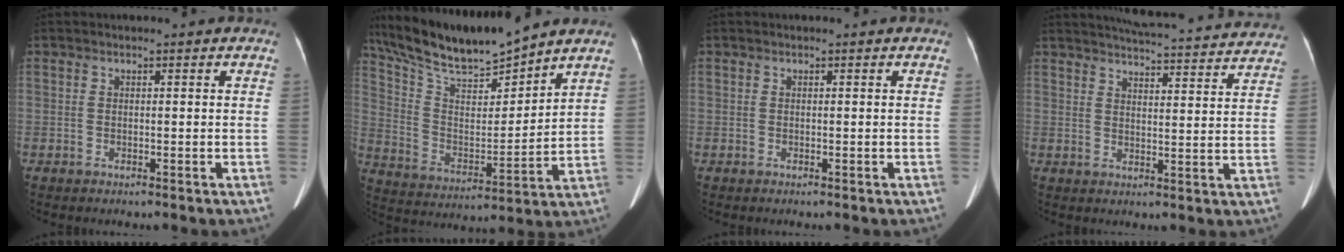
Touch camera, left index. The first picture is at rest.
{"total": 15.4, "force": [14.0, 0.9, 6.4], "torque": [-0.132, 0.003, 0.262]}
{"total": 0.0}
{"total": 23.1, "force": [21.8, 2.7, 7.2], "torque": [-0.106, -0.021, 0.261]}